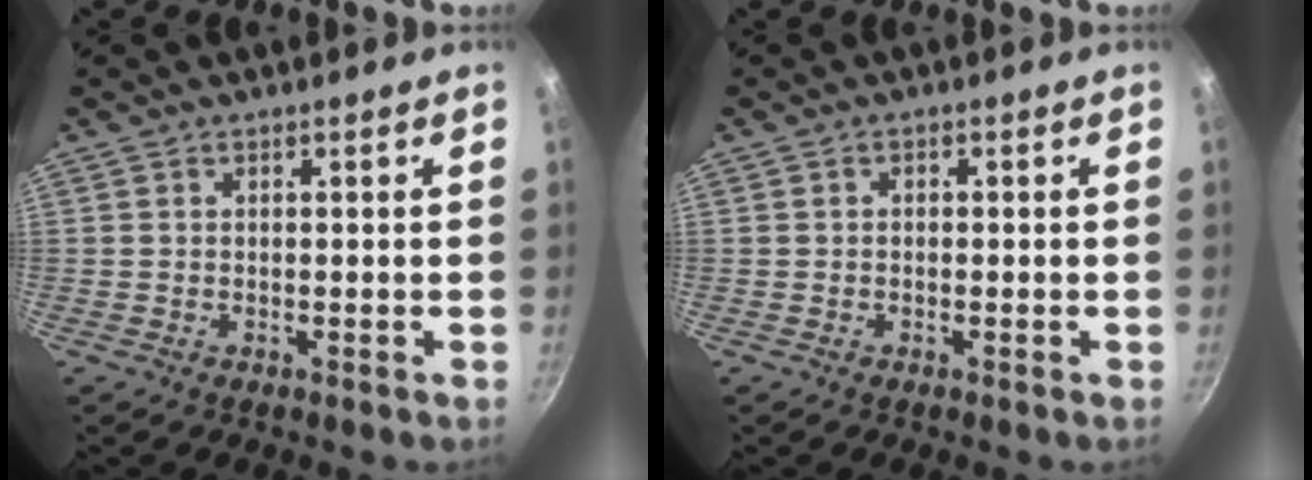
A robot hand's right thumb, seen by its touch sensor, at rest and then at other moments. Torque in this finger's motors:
{"motor_torque": [0.22, -0.43, -0.48, 0.08, 0.02]}